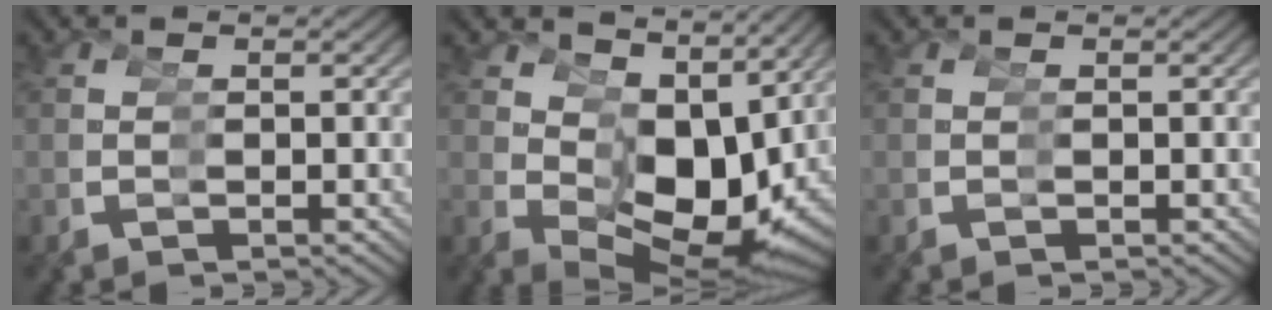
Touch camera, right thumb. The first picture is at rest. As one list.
[{"total": 8.9, "force": [1.0, 4.9, 7.4], "torque": [-0.122, -0.021, 0.035]}, {"total": 0.0}]